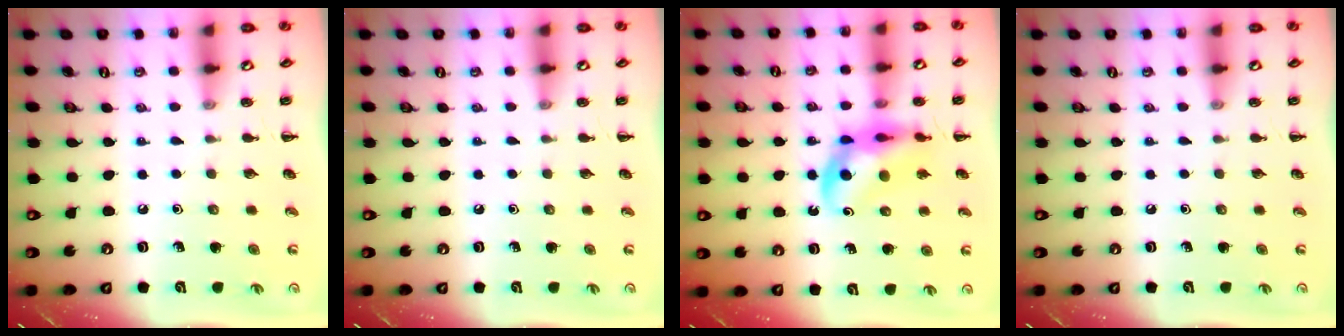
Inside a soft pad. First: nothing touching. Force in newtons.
{"total": 0.0}
{"total": 11.2, "press": 10.8, "slide": 3.0}
{"total": 0.0}